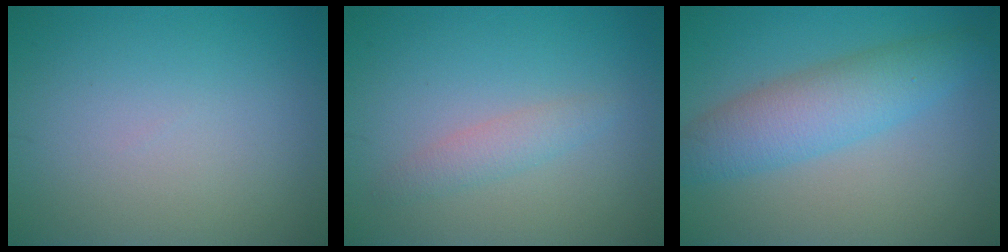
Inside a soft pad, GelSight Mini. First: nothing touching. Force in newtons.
{"total": 1.7, "press": 1.7, "slide": 0.1}
{"total": 5.3, "press": 5.3, "slide": 0.2}